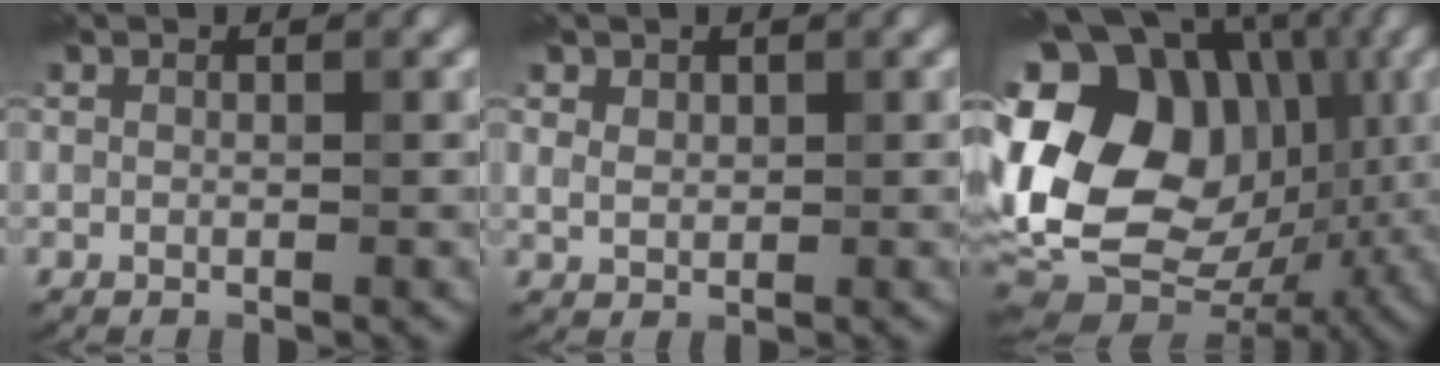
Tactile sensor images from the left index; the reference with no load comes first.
{"total": 2.7, "force": [1.5, 1.8, 1.2], "torque": [-0.040, 0.004, 0.040]}
{"total": 19.1, "force": [0.0, 14.3, 12.7], "torque": [-0.230, 0.010, 0.018]}